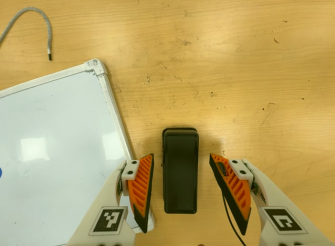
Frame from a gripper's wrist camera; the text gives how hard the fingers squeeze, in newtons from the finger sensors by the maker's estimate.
{"total": 0.0}